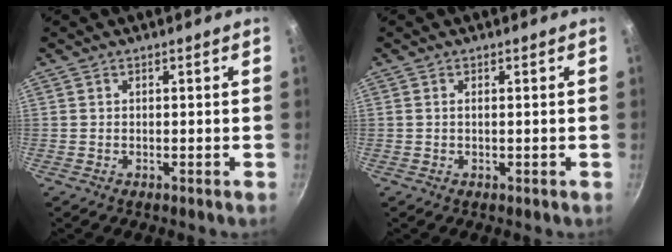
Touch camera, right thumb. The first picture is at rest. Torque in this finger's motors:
{"motor_torque": [0.00, -0.10, 0.38, 0.04, -0.06]}